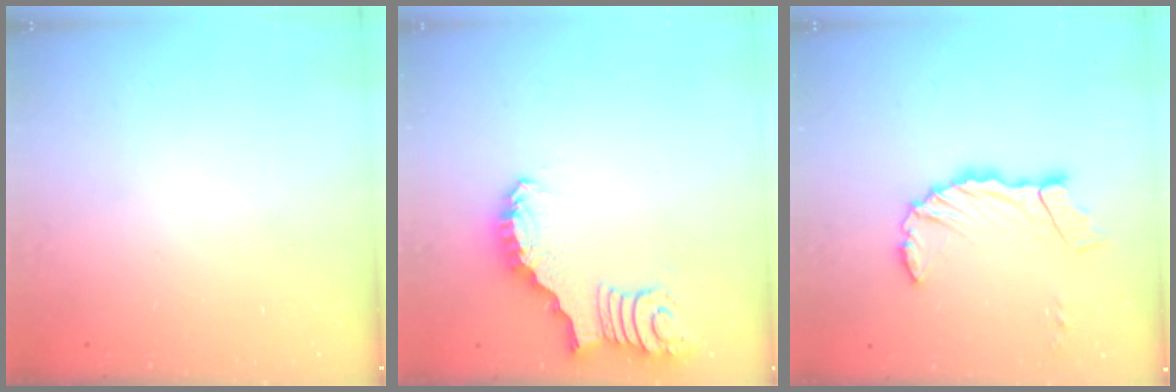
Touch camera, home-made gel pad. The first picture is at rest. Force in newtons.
{"total": 2.6, "press": 2.6, "slide": 0.3}
{"total": 10.7, "press": 10.6, "slide": 1.3}